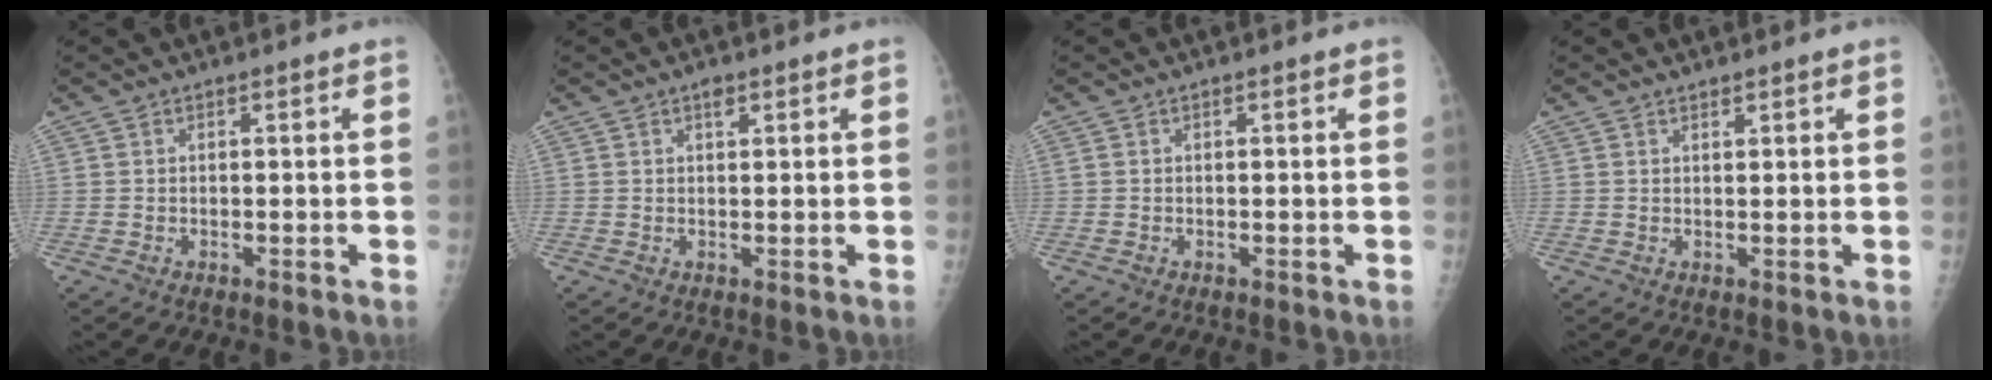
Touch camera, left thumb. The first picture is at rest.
{"total": 1.4, "force": [0.8, 0.7, 0.9], "torque": [-0.008, -0.002, 0.011]}
{"total": 0.0}
{"total": 0.8, "force": [0.7, 0.2, 0.2], "torque": [-0.002, -0.005, 0.012]}